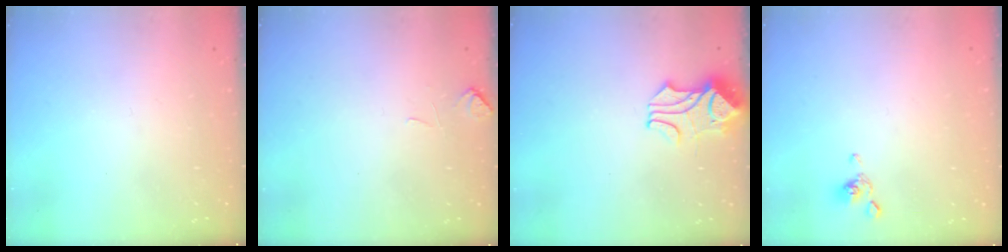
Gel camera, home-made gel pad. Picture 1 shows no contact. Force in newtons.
{"total": 0.5, "press": 0.1, "slide": 0.5}
{"total": 1.9, "press": 1.5, "slide": 1.1}
{"total": 2.1, "press": 2.1, "slide": 0.5}